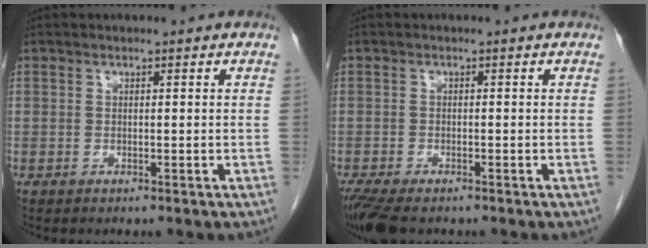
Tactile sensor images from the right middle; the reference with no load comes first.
{"total": 6.0, "force": [-4.6, 1.8, 3.4], "torque": [-0.064, -0.015, -0.077]}